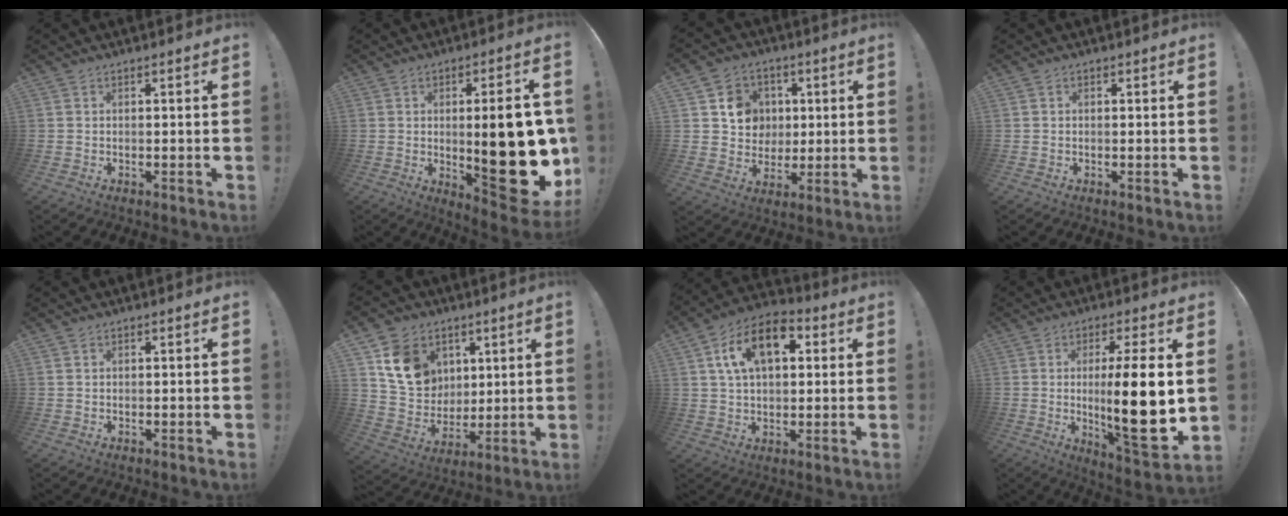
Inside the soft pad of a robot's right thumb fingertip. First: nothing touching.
{"total": 23.0, "force": [-1.6, 7.6, 21.6], "torque": [-0.274, -0.017, -0.013]}
{"total": 10.4, "force": [2.7, 9.6, 2.9], "torque": [-0.040, -0.013, 0.060]}
{"total": 0.0}
{"total": 0.6, "force": [0.4, 0.4, 0.3], "torque": [-0.013, 0.004, 0.011]}
{"total": 14.5, "force": [6.4, 11.7, 5.6], "torque": [-0.098, -0.025, 0.135]}
{"total": 14.8, "force": [5.5, 8.7, 10.7], "torque": [-0.175, 0.000, 0.096]}
{"total": 18.4, "force": [0.3, 3.1, 18.2], "torque": [-0.290, -0.030, 0.000]}